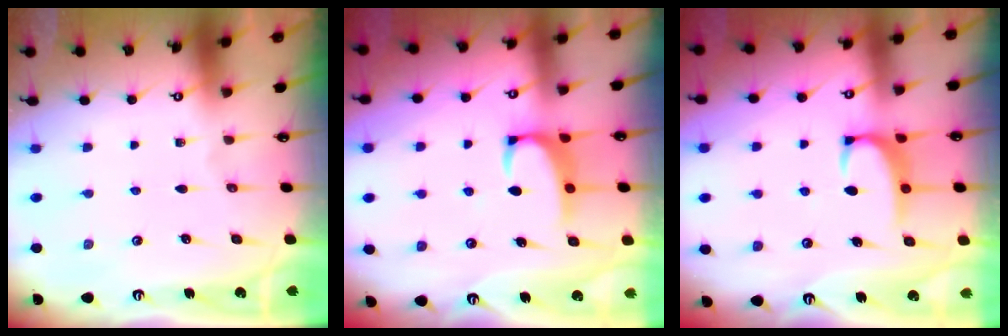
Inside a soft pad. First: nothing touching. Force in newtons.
{"total": 2.6, "press": 2.5, "slide": 0.8}
{"total": 2.3, "press": 2.3, "slide": 0.6}